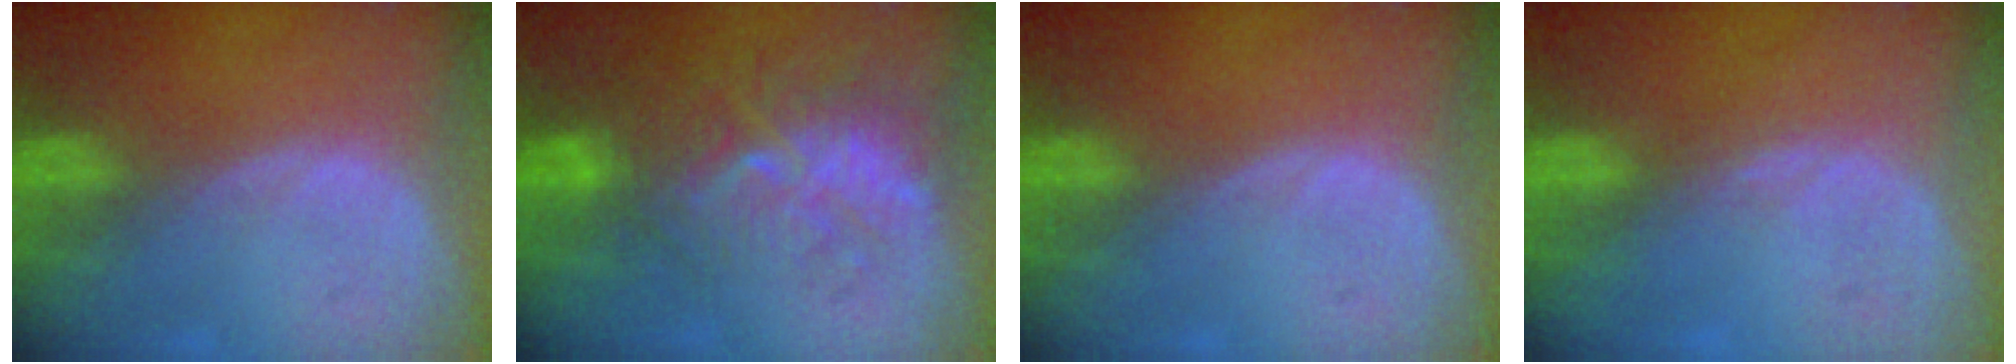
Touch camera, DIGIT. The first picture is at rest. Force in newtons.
{"total": 9.1, "press": 8.4, "slide": 3.4}
{"total": 0.0}
{"total": 0.5, "press": 0.5, "slide": 0.2}